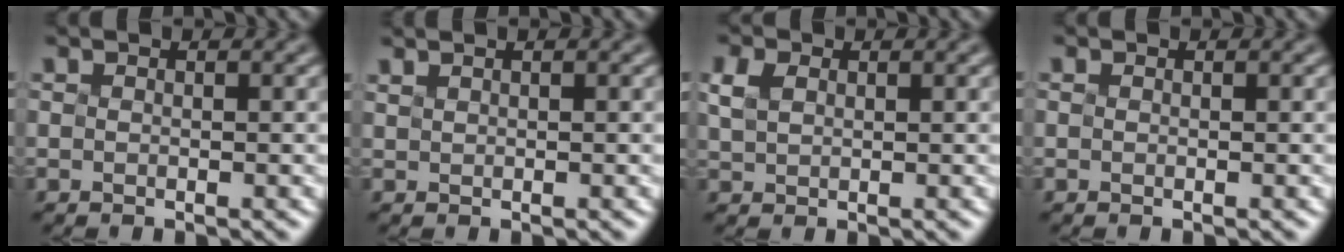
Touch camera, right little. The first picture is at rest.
{"total": 2.3, "force": [1.6, 1.1, 1.2], "torque": [-0.018, 0.026, 0.033]}
{"total": 0.0}
{"total": 0.0}